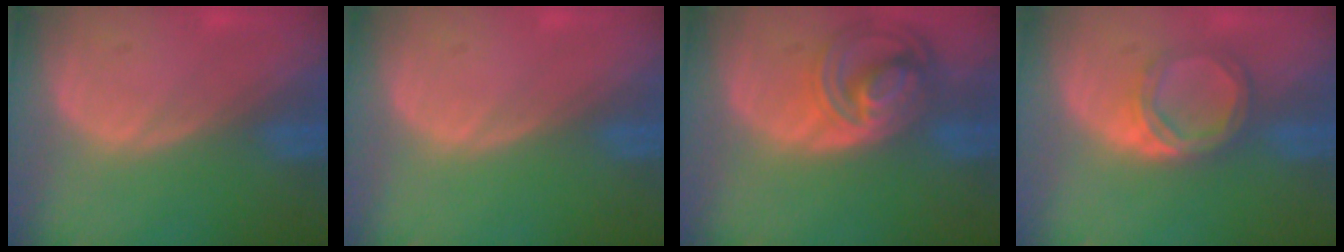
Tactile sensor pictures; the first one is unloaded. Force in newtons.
{"total": 0.0}
{"total": 8.5, "press": 7.4, "slide": 4.3}
{"total": 4.5, "press": 4.5, "slide": 0.5}